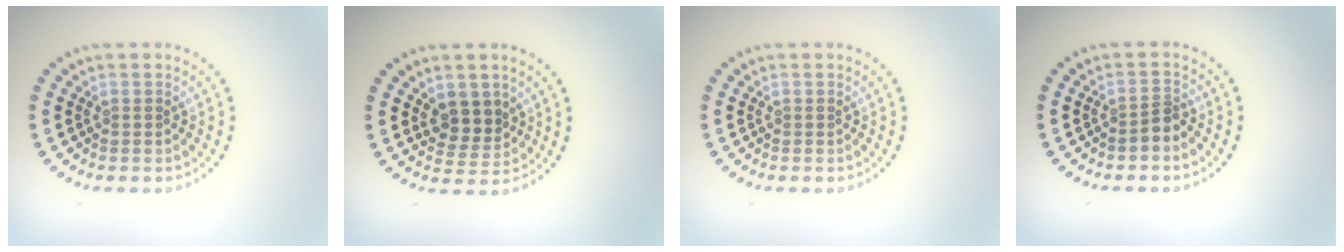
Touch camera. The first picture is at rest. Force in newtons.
{"total": 2.8, "press": 2.5, "slide": 1.3}
{"total": 0.0}
{"total": 1.7, "press": 1.2, "slide": 1.1}